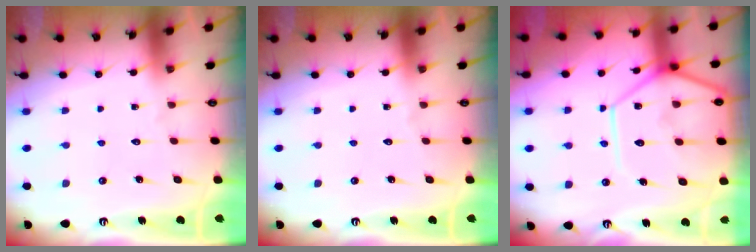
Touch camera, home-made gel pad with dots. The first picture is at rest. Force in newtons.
{"total": 0.0}
{"total": 16.4, "press": 16.2, "slide": 2.0}